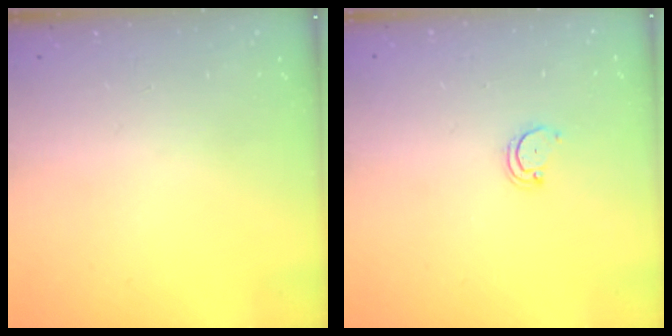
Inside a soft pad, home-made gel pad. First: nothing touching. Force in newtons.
{"total": 2.7, "press": 2.7, "slide": 0.3}